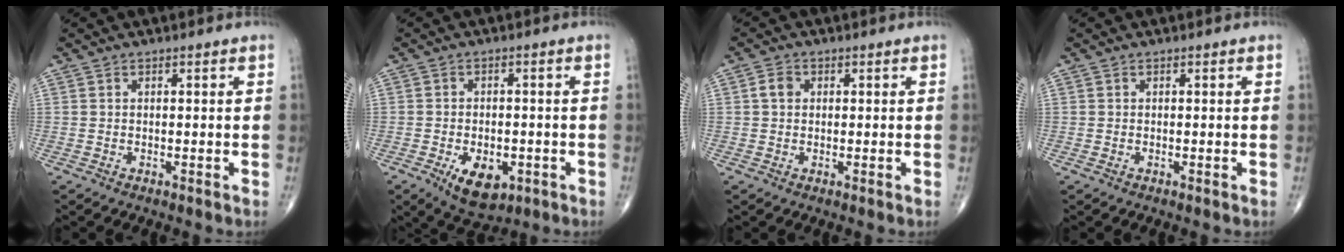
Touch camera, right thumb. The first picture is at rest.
{"total": 7.8, "force": [-3.1, 4.5, 5.6], "torque": [-0.075, 0.003, -0.038]}
{"total": 2.3, "force": [0.4, 1.9, 1.3], "torque": [-0.020, 0.005, 0.004]}
{"total": 0.0}